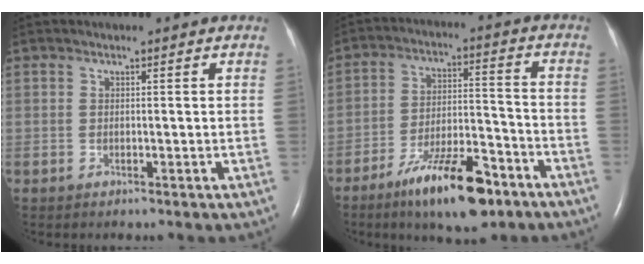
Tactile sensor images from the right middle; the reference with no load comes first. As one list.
[{"total": 13.4, "force": [-8.8, 3.3, 9.6], "torque": [-0.165, -0.006, -0.145]}]